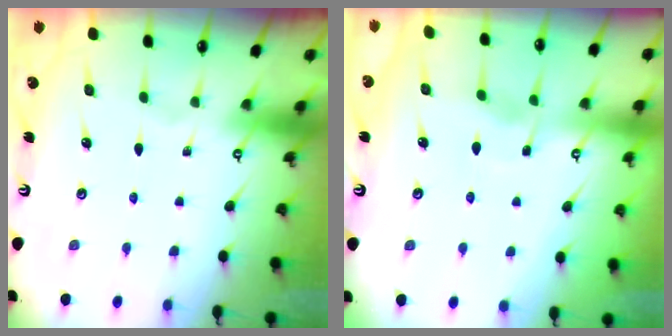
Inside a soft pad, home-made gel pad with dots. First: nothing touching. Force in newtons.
{"total": 3.9, "press": 3.8, "slide": 0.5}